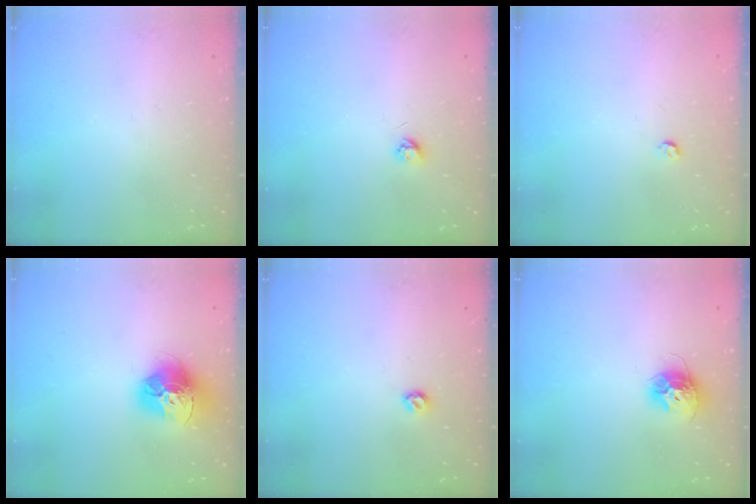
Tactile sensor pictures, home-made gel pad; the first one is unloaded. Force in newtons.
{"total": 3.7, "press": 3.7, "slide": 0.3}
{"total": 3.2, "press": 3.2, "slide": 0.4}
{"total": 15.7, "press": 15.6, "slide": 1.7}
{"total": 5.3, "press": 5.3, "slide": 0.7}
{"total": 10.4, "press": 10.4, "slide": 0.5}